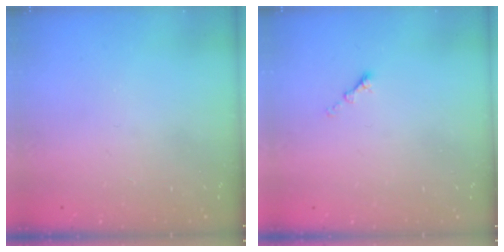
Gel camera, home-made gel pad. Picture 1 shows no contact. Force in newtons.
{"total": 1.1, "press": 1.0, "slide": 0.5}